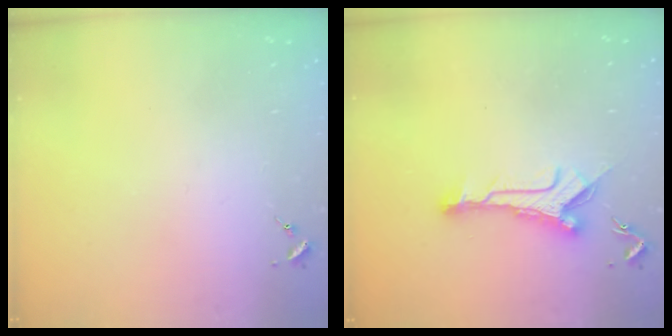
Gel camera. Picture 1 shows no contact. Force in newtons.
{"total": 10.9, "press": 10.9, "slide": 0.5}